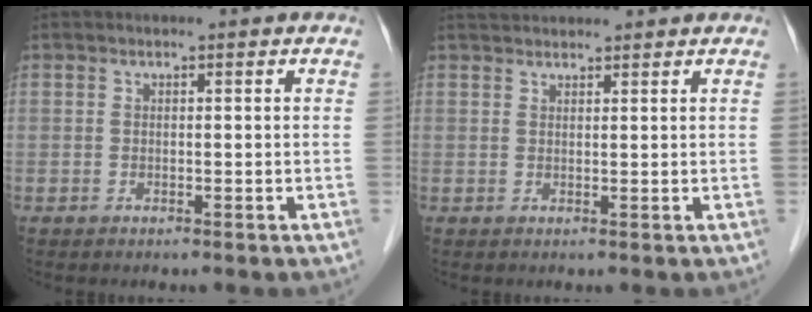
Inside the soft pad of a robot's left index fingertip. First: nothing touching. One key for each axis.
{"total": 3.5, "fx": 3.4, "fy": 0.6, "fz": 0.8, "tx": -0.011, "ty": 0.034, "tz": 0.058}